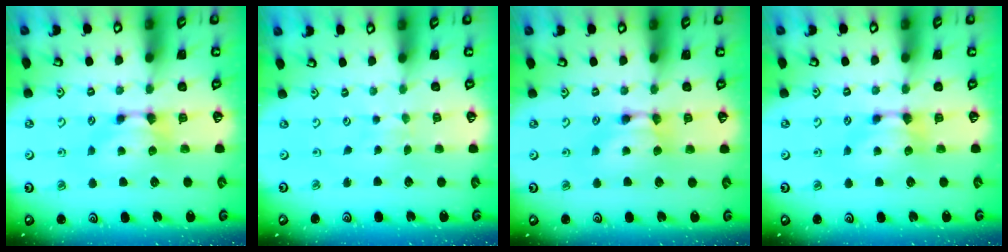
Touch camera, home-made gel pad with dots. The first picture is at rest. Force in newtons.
{"total": 3.7, "press": 3.7, "slide": 0.1}
{"total": 1.7, "press": 1.7, "slide": 0.1}
{"total": 0.0}